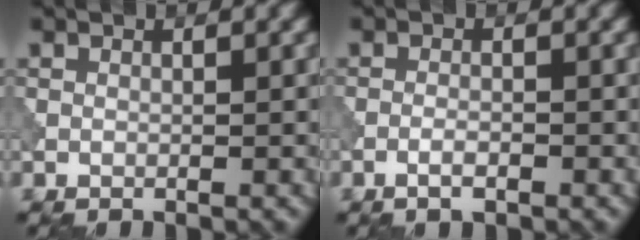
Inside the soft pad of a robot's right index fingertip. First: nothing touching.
{"total": 1.4, "force": [-0.8, 0.3, 1.1], "torque": [-0.020, 0.001, -0.018]}